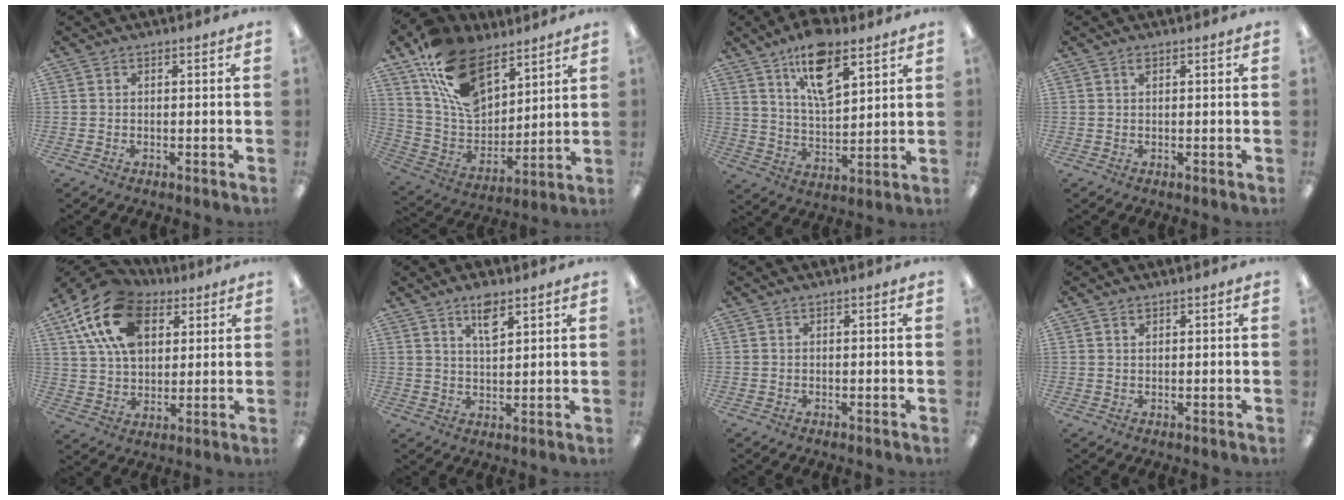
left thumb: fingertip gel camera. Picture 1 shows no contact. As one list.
[{"total": 18.3, "force": [11.3, 10.1, 10.3], "torque": [-0.196, -0.049, 0.216]}, {"total": 13.5, "force": [8.4, 5.7, 8.9], "torque": [-0.148, -0.030, 0.147]}, {"total": 0.9, "force": [0.5, 0.4, 0.6], "torque": [-0.013, 0.003, 0.009]}, {"total": 18.1, "force": [8.9, 11.3, 10.9], "torque": [-0.228, -0.017, 0.160]}, {"total": 5.9, "force": [4.0, 2.1, 3.9], "torque": [-0.061, -0.014, 0.066]}, {"total": 0.0}, {"total": 1.0, "force": [0.8, 0.5, 0.5], "torque": [-0.011, 0.001, 0.014]}]